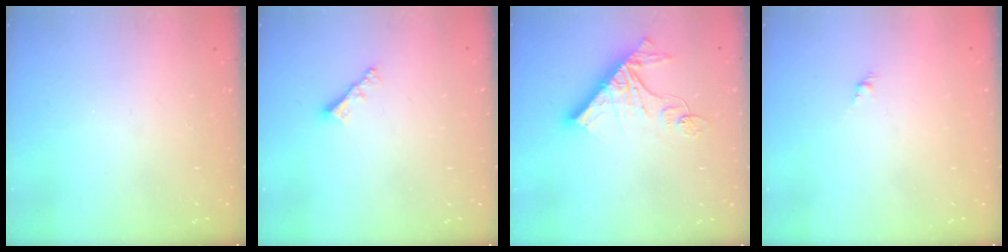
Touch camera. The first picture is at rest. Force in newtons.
{"total": 2.9, "press": 2.9, "slide": 0.3}
{"total": 12.9, "press": 12.9, "slide": 1.0}
{"total": 1.6, "press": 1.5, "slide": 0.5}